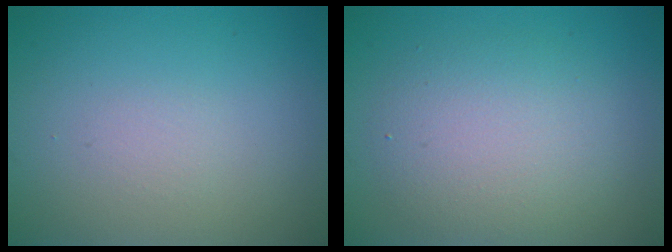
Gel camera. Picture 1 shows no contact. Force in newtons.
{"total": 4.4, "press": 4.4, "slide": 0.2}